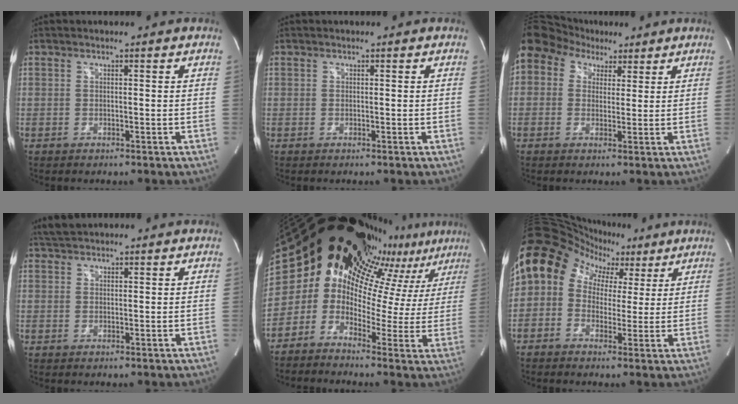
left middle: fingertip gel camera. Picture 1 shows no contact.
{"total": 0.0}
{"total": 16.9, "force": [8.6, 12.8, 7.0], "torque": [-0.207, 0.099, 0.163]}
{"total": 2.7, "force": [2.5, 0.4, 0.7], "torque": [-0.019, 0.020, 0.049]}
{"total": 15.5, "force": [13.0, 4.4, 7.2], "torque": [-0.112, 0.012, 0.153]}
{"total": 13.0, "force": [4.6, 10.7, 5.7], "torque": [-0.097, 0.081, 0.072]}